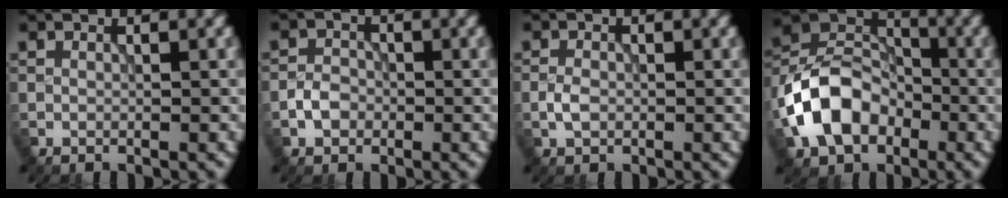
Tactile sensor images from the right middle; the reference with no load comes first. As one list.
[{"total": 2.0, "force": [-0.8, 1.6, 0.9], "torque": [-0.014, 0.002, -0.019]}, {"total": 1.5, "force": [-0.4, 1.0, 1.0], "torque": [-0.021, 0.002, -0.011]}, {"total": 8.9, "force": [-3.2, 6.4, 5.4], "torque": [-0.103, 0.009, -0.077]}]